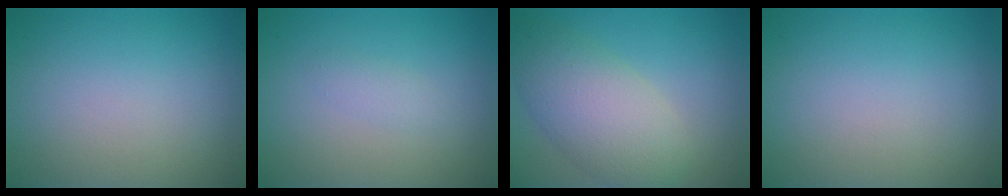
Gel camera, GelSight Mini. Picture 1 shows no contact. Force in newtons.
{"total": 1.0, "press": 1.0, "slide": 0.1}
{"total": 6.5, "press": 6.5, "slide": 0.4}
{"total": 0.0}